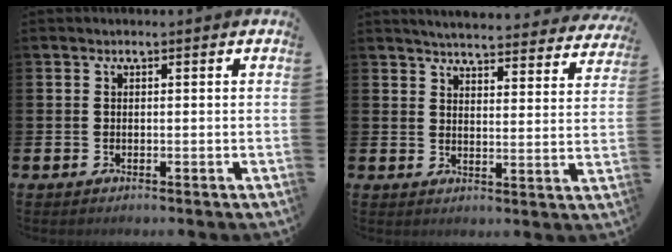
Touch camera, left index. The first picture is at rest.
{"total": 4.8, "force": [4.8, 0.3, 0.8], "torque": [-0.028, -0.037, 0.081]}